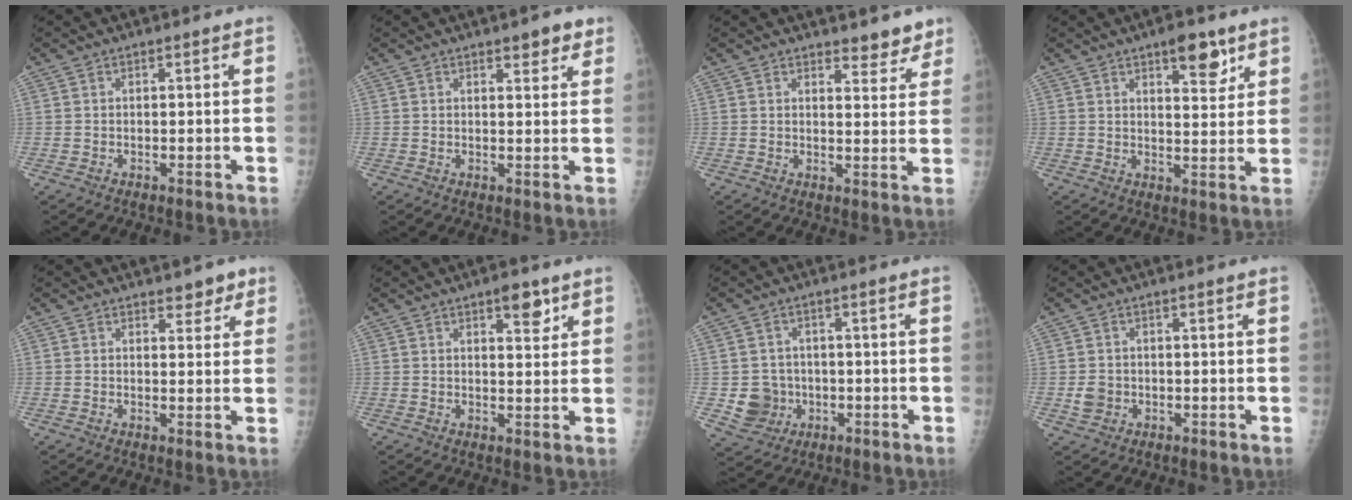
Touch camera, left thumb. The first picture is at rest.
{"total": 3.7, "force": [2.5, 1.6, 2.2], "torque": [-0.010, -0.011, 0.030]}
{"total": 4.6, "force": [3.9, 1.9, 1.4], "torque": [0.010, -0.028, 0.047]}
{"total": 7.3, "force": [4.5, 2.8, 4.9], "torque": [-0.048, -0.026, 0.062]}
{"total": 3.3, "force": [2.3, 1.8, 1.5], "torque": [0.006, -0.012, 0.029]}
{"total": 4.8, "force": [2.9, 1.9, 3.3], "torque": [-0.030, -0.015, 0.039]}
{"total": 6.3, "force": [-0.9, 6.1, 1.5], "torque": [-0.001, 0.008, -0.008]}
{"total": 2.7, "force": [-0.5, 2.4, 1.2], "torque": [-0.012, 0.003, -0.005]}